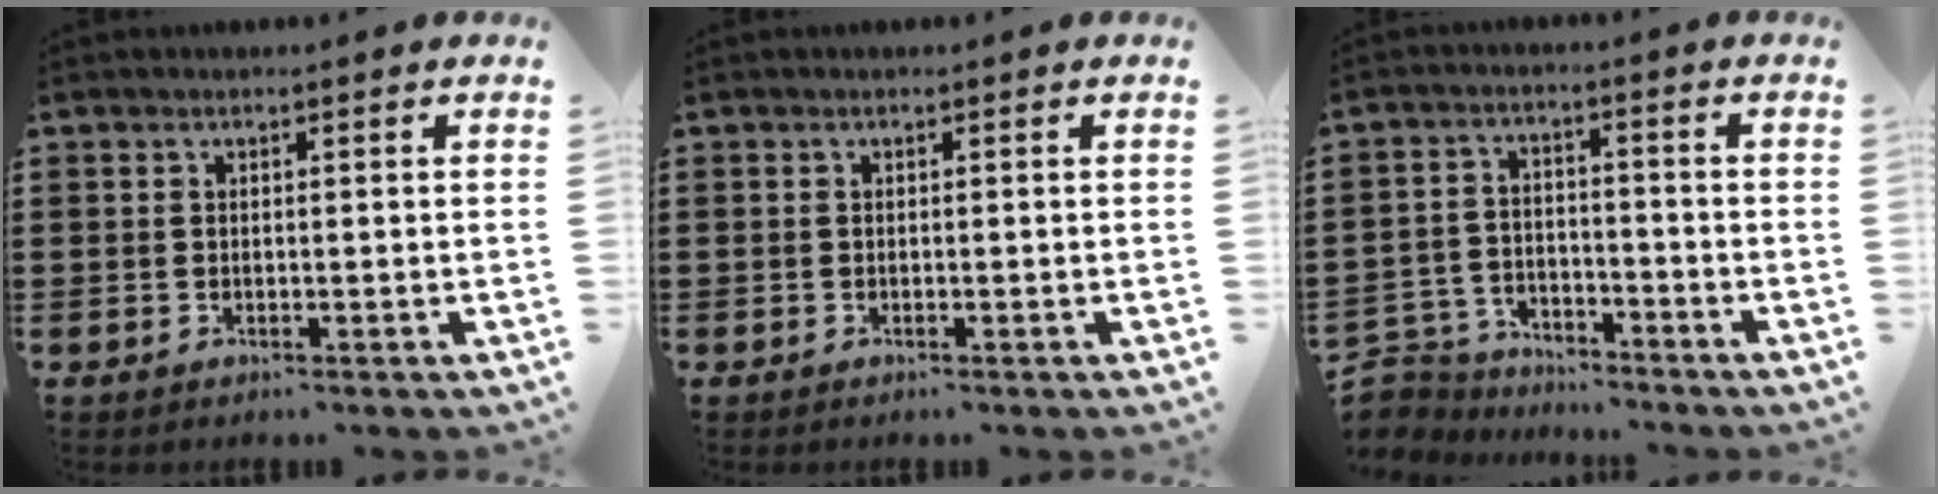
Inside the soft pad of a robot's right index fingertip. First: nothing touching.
{"total": 0.0}
{"total": 4.7, "force": [-4.3, 1.7, 0.1], "torque": [-0.030, 0.004, -0.097]}